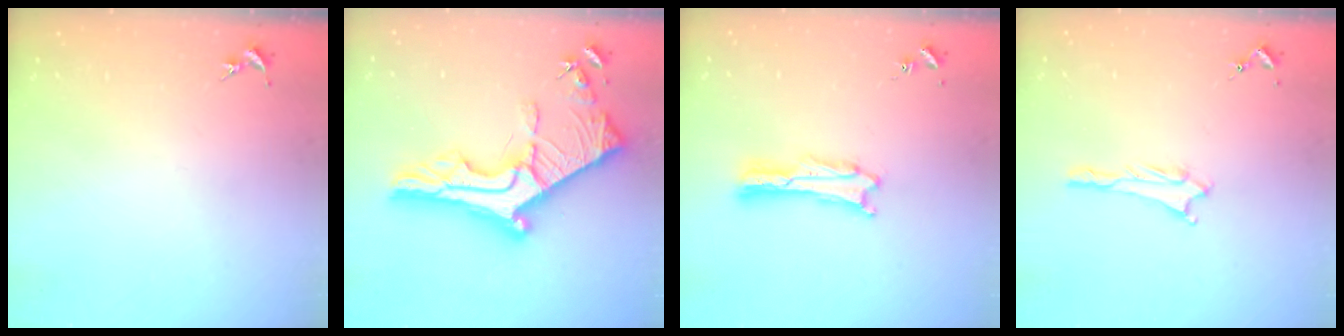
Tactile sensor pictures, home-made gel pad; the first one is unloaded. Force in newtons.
{"total": 12.7, "press": 12.6, "slide": 1.3}
{"total": 1.4, "press": 1.4, "slide": 0.0}
{"total": 0.8, "press": 0.8, "slide": 0.1}